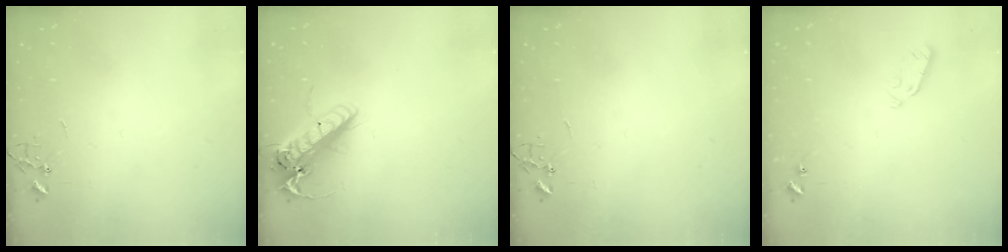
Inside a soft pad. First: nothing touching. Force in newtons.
{"total": 18.3, "press": 18.0, "slide": 3.3}
{"total": 0.0}
{"total": 4.1, "press": 4.0, "slide": 0.7}